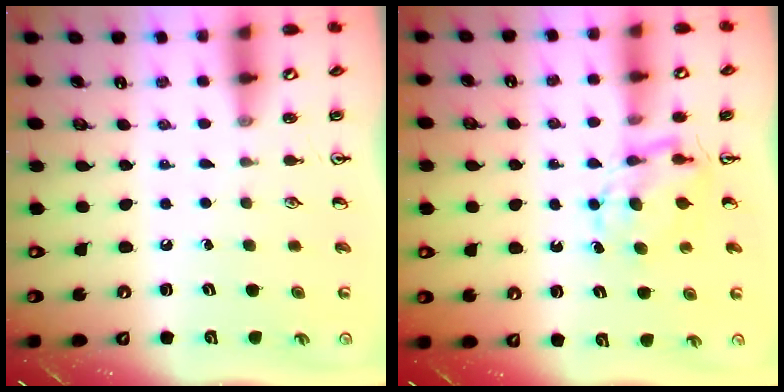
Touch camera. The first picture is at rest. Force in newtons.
{"total": 6.3, "press": 6.3, "slide": 0.6}